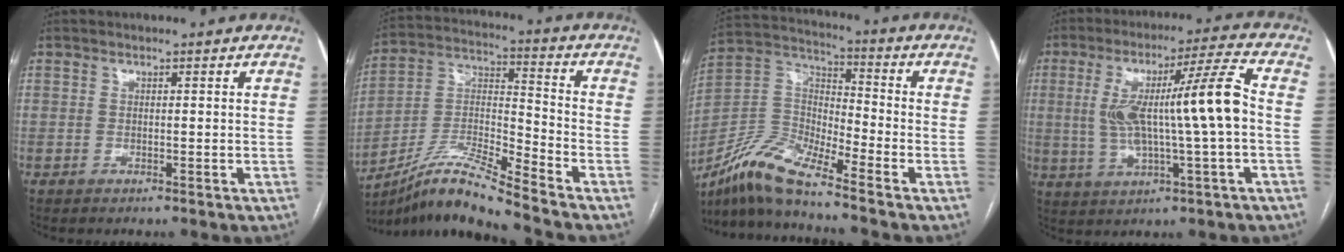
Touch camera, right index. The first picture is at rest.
{"total": 12.3, "force": [-10.6, -1.4, 6.0], "torque": [-0.120, 0.005, -0.198]}
{"total": 10.5, "force": [-9.1, 0.3, 5.3], "torque": [-0.123, 0.010, -0.179]}
{"total": 13.7, "force": [0.2, 0.3, 13.7], "torque": [-0.249, 0.022, 0.005]}